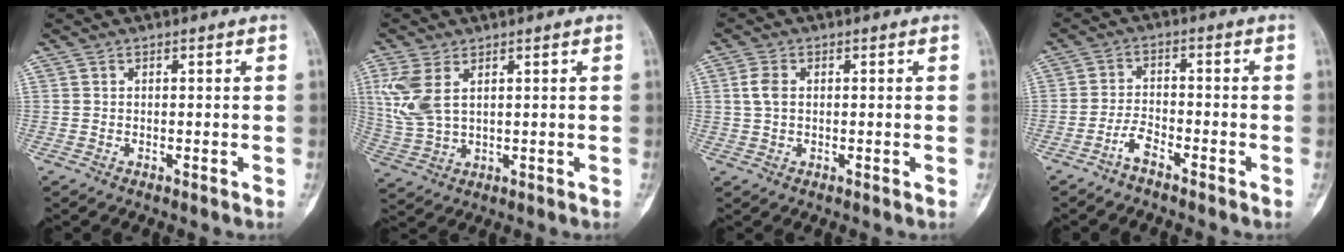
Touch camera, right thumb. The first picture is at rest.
{"total": 8.2, "force": [2.9, 4.3, 6.3], "torque": [-0.155, 0.000, 0.071]}
{"total": 3.5, "force": [0.6, 2.2, 2.6], "torque": [-0.056, 0.004, 0.010]}
{"total": 3.4, "force": [-2.6, 1.1, 1.8], "torque": [-0.038, 0.021, -0.054]}